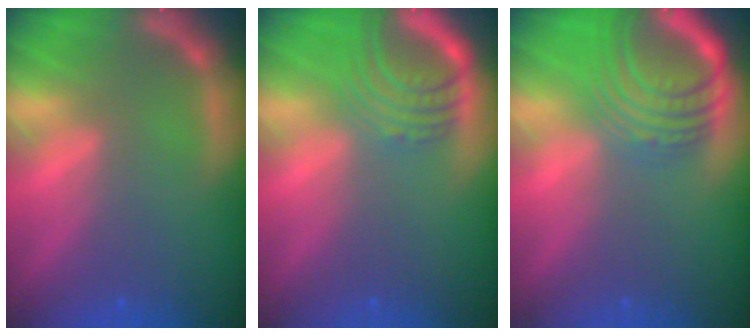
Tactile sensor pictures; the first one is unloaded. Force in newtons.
{"total": 6.1}
{"total": 9.1}